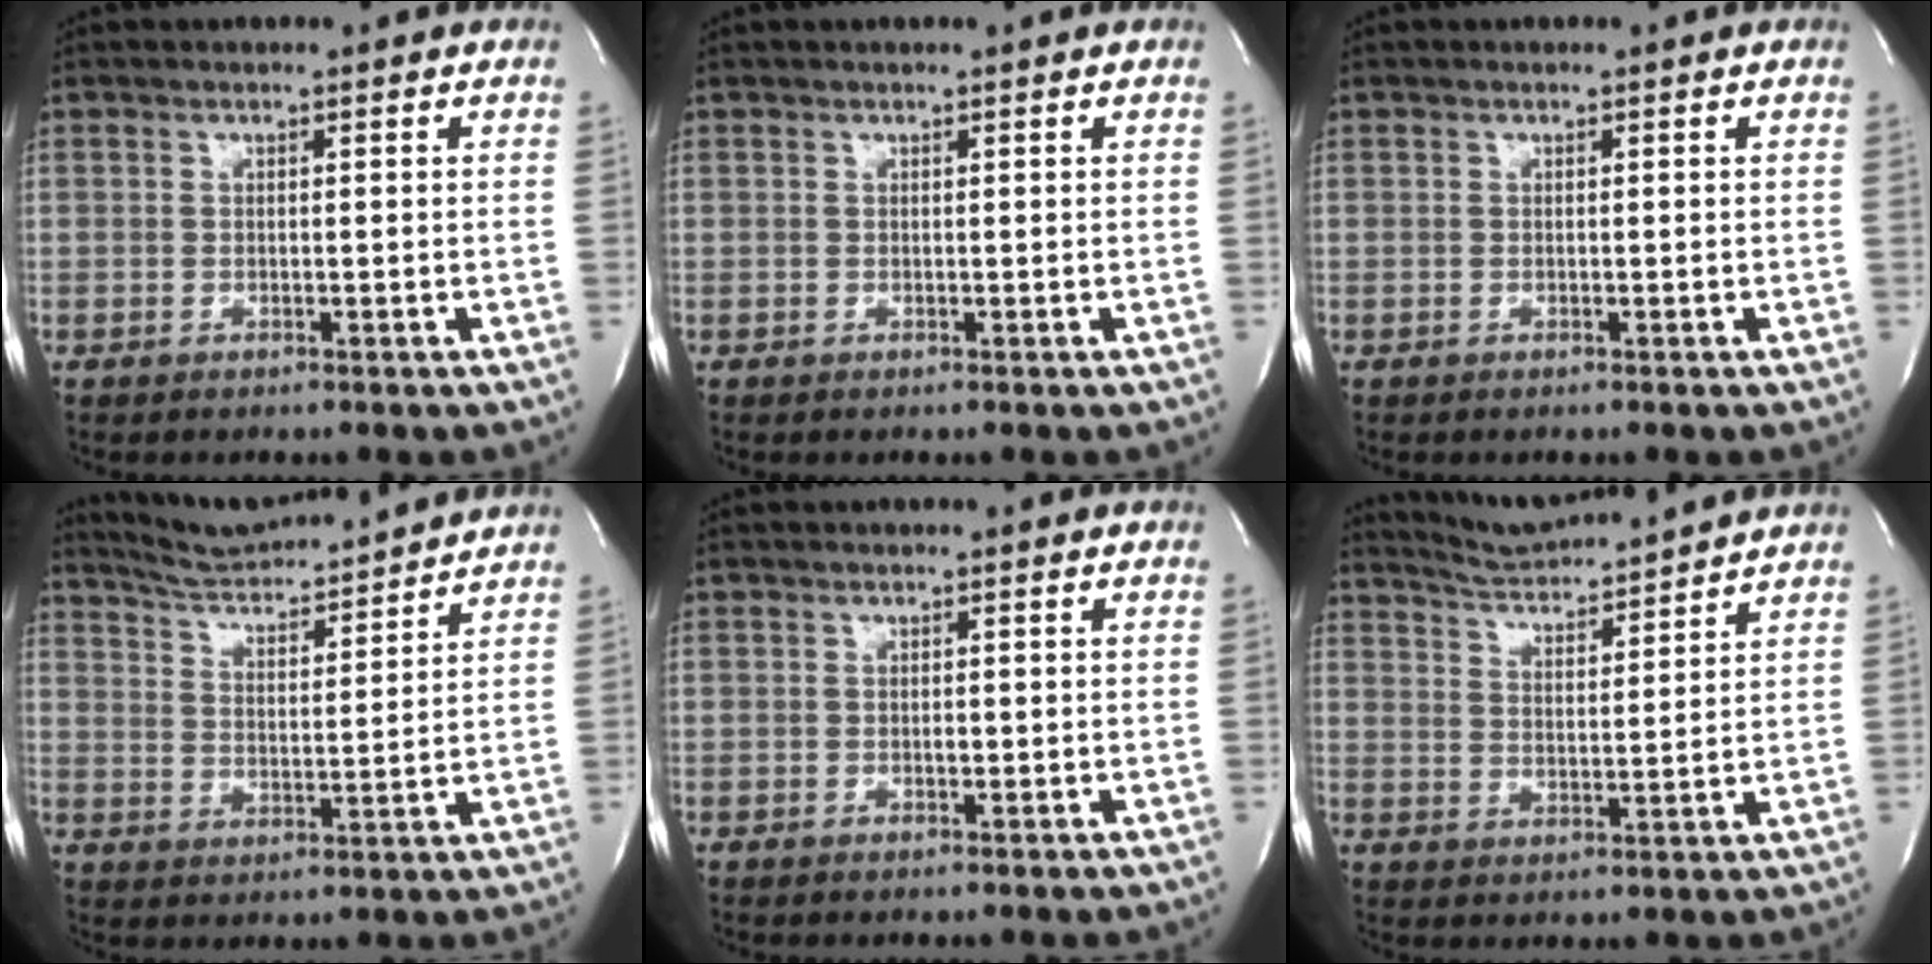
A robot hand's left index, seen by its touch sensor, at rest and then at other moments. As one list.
[{"total": 0.5, "force": [-0.5, -0.1, 0.2], "torque": [0.002, 0.003, -0.007]}, {"total": 0.0}, {"total": 12.0, "force": [11.5, 0.5, 3.5], "torque": [-0.062, 0.004, 0.179]}, {"total": 0.6, "force": [-0.3, 0.3, 0.4], "torque": [-0.013, -0.003, -0.006]}, {"total": 9.1, "force": [8.8, -0.3, 2.4], "torque": [-0.050, 0.008, 0.146]}]